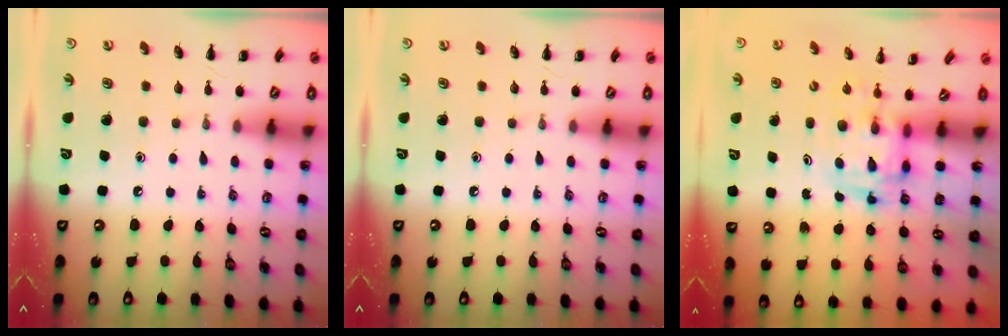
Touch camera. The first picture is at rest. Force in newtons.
{"total": 0.0}
{"total": 2.9, "press": 2.9, "slide": 0.5}